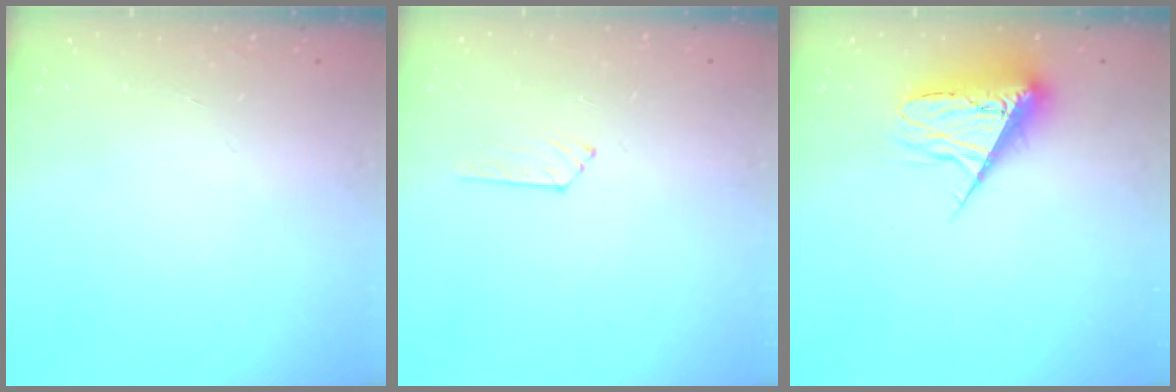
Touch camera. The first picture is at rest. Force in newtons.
{"total": 5.2, "press": 5.1, "slide": 0.6}
{"total": 9.3, "press": 9.3, "slide": 0.7}